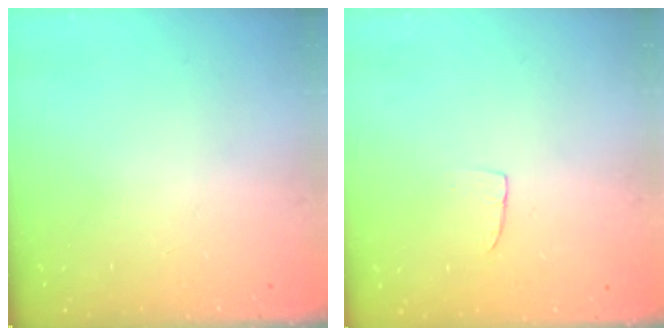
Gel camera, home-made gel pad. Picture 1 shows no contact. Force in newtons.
{"total": 3.9, "press": 3.9, "slide": 0.3}